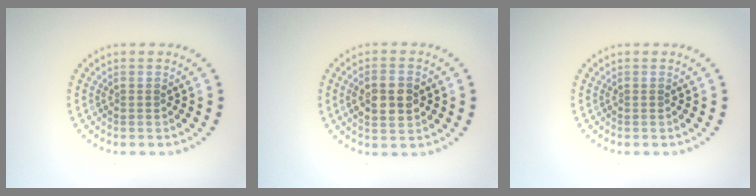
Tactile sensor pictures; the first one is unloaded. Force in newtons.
{"total": 3.8, "press": 3.8, "slide": 0.1}
{"total": 0.0}